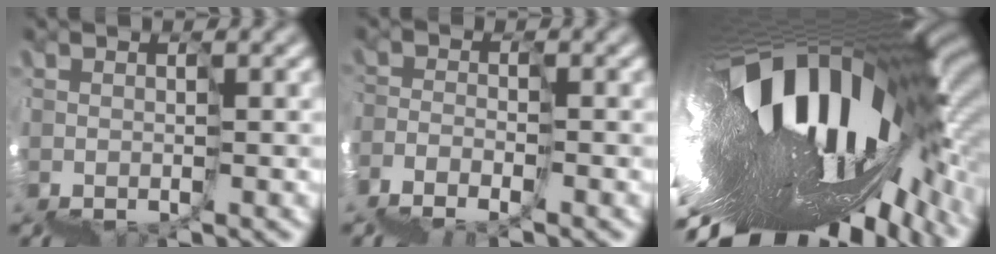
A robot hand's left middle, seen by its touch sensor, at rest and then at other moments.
{"total": 0.7, "force": [-0.6, 0.3, 0.3], "torque": [-0.003, 0.010, -0.016]}
{"total": 18.4, "force": [1.6, 5.0, 17.7], "torque": [-0.299, 0.006, 0.020]}